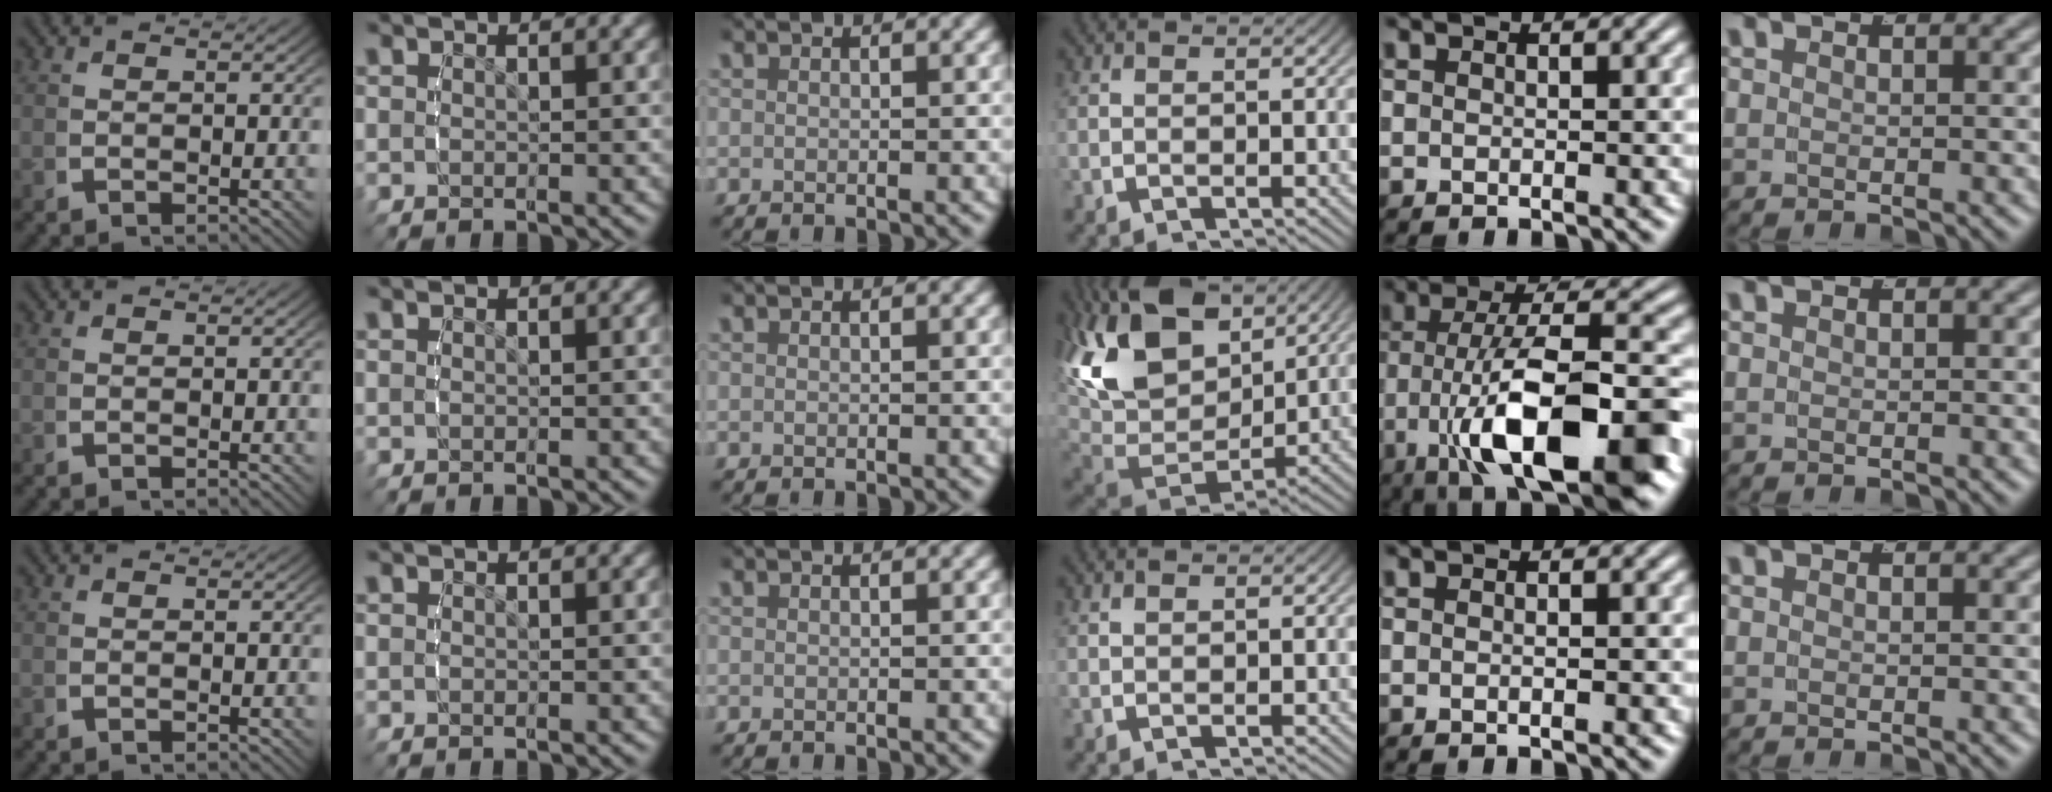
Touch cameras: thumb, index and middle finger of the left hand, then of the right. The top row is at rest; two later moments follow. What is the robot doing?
{"motion": "lift_and_place", "object": "bottle cap"}